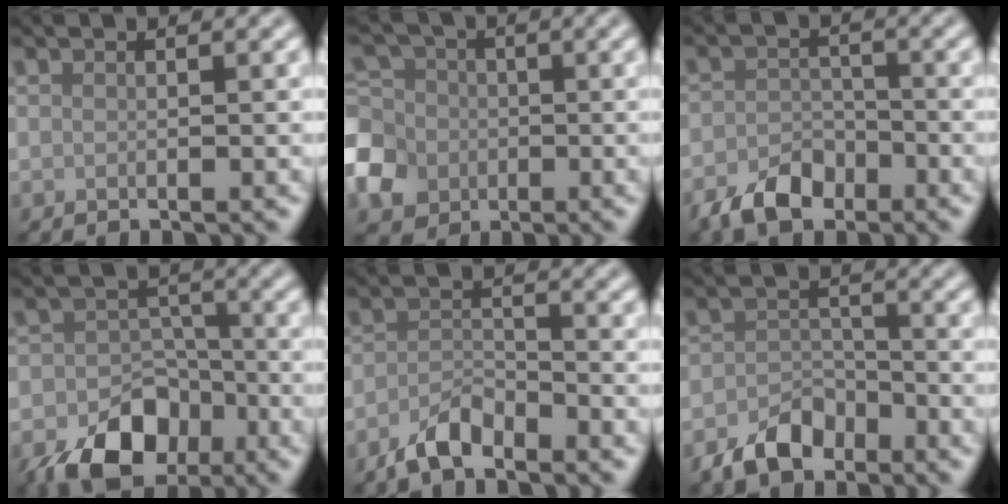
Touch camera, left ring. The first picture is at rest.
{"total": 5.5, "force": [-1.9, 4.6, 2.4], "torque": [-0.057, 0.005, -0.053]}
{"total": 4.2, "force": [-2.8, 2.5, 1.9], "torque": [-0.031, -0.002, -0.057]}
{"total": 7.3, "force": [-4.4, 4.7, 3.6], "torque": [-0.054, -0.008, -0.074]}
{"total": 3.2, "force": [-2.6, 1.1, 1.5], "torque": [-0.031, 0.004, -0.056]}
{"total": 4.0, "force": [-2.8, 2.2, 1.7], "torque": [-0.026, 0.001, -0.055]}